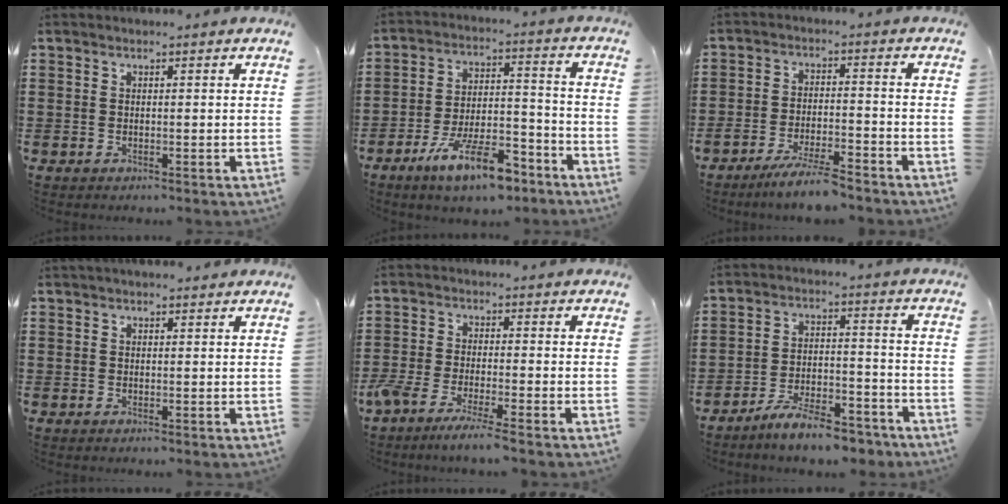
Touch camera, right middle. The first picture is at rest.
{"total": 11.3, "force": [-7.8, 3.1, 7.5], "torque": [-0.141, 0.022, -0.147]}
{"total": 5.8, "force": [-5.2, 0.1, 2.6], "torque": [-0.055, -0.011, -0.098]}
{"total": 1.0, "force": [0.9, 0.2, 0.2], "torque": [0.003, -0.003, 0.015]}
{"total": 4.4, "force": [-3.7, 0.0, 2.3], "torque": [-0.068, -0.018, -0.077]}
{"total": 8.3, "force": [-7.4, 1.2, 3.6], "torque": [-0.059, 0.016, -0.138]}